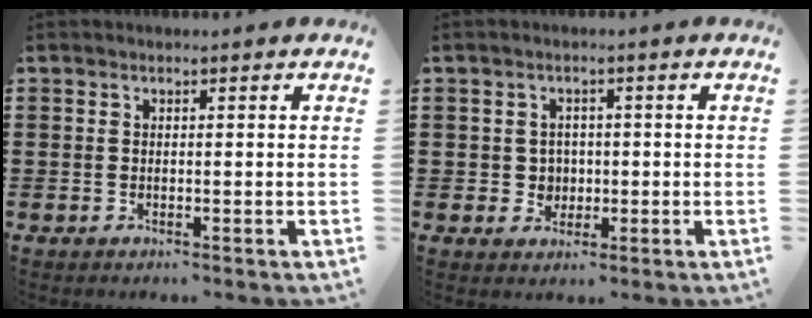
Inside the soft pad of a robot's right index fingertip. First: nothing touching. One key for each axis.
{"total": 2.8, "fx": -0.1, "fy": 2.7, "fz": 0.6, "tx": -0.022, "ty": 0.010, "tz": -0.006}